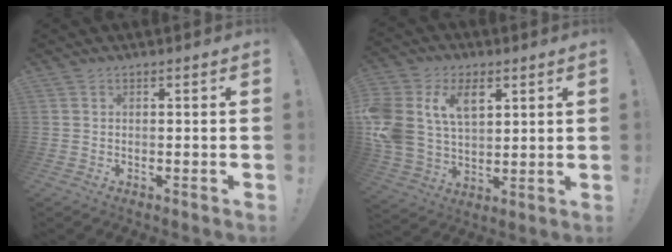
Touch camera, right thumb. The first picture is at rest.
{"total": 16.4, "force": [6.3, 11.5, 9.8], "torque": [-0.190, -0.022, 0.122]}